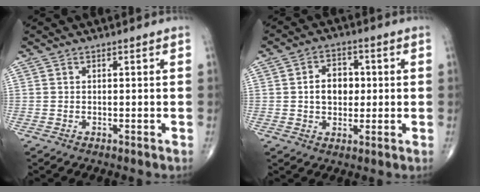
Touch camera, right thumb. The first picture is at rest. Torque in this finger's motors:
{"motor_torque": [-0.48, 0.69, 0.30, 0.17, 0.13]}